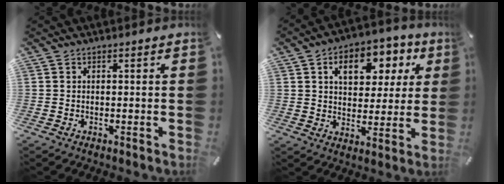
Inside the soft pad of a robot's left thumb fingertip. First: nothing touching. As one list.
[{"total": 10.9, "force": [4.6, 7.8, 6.0], "torque": [-0.083, -0.013, 0.075]}]